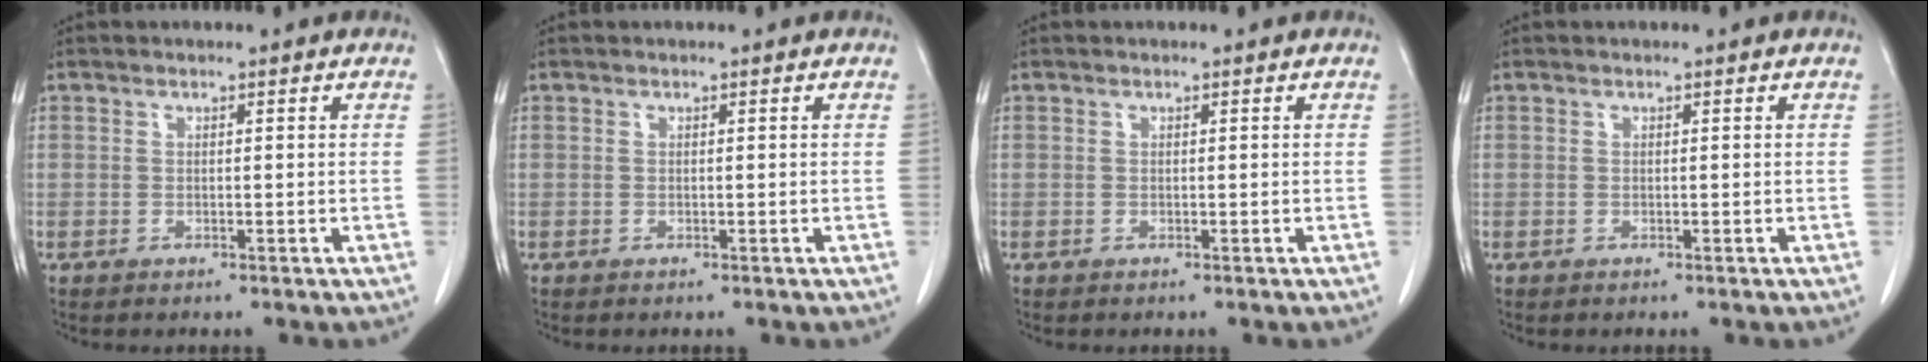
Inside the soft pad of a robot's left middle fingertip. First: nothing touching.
{"total": 0.0}
{"total": 0.0}
{"total": 0.0}